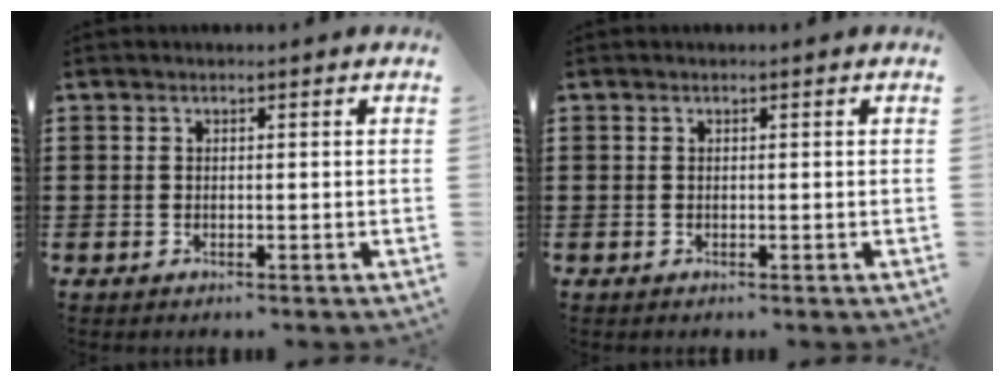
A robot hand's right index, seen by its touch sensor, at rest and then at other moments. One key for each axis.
{"total": 0.0}